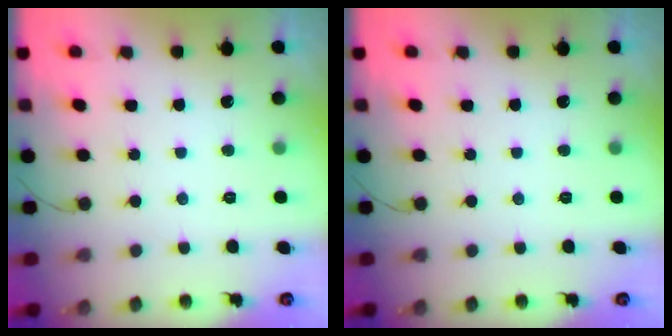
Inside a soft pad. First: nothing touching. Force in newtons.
{"total": 0.0}